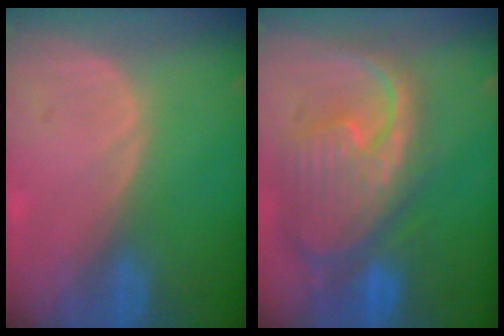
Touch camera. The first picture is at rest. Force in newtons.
{"total": 12.4, "press": 10.6, "slide": 6.5}